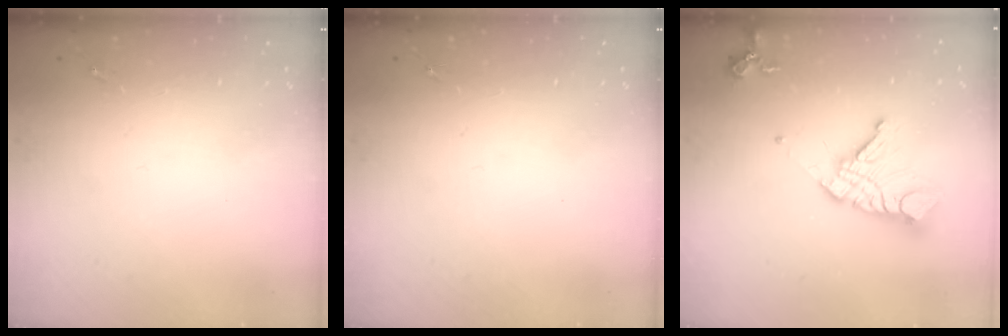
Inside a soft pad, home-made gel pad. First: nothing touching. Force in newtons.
{"total": 0.0}
{"total": 16.4, "press": 16.3, "slide": 2.1}